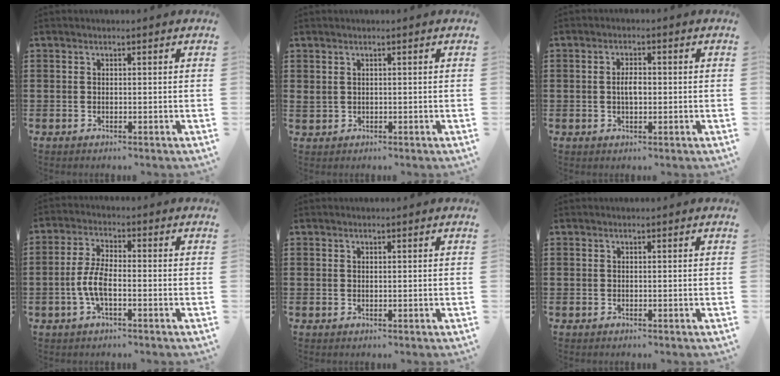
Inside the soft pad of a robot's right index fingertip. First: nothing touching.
{"total": 1.1, "force": [0.7, 0.7, 0.4], "torque": [-0.010, 0.004, 0.014]}
{"total": 2.7, "force": [-0.3, 1.1, 2.4], "torque": [-0.046, 0.001, -0.007]}
{"total": 5.4, "force": [-1.5, 1.9, 4.8], "torque": [-0.119, -0.006, -0.037]}
{"total": 0.0}
{"total": 0.0}